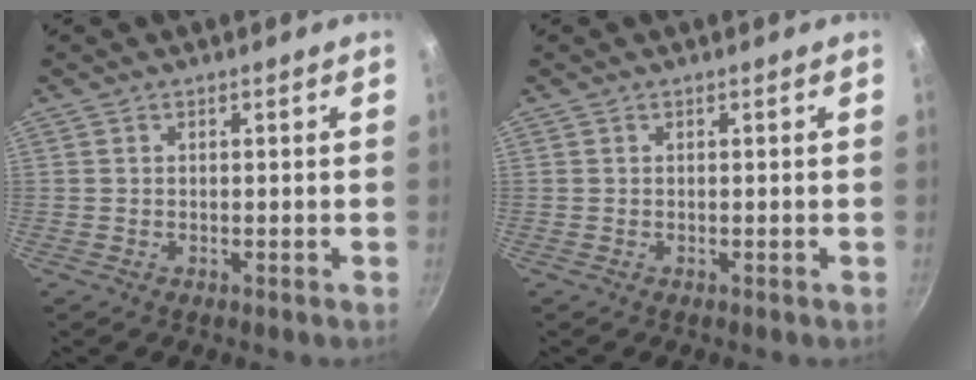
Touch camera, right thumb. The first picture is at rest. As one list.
[{"total": 0.0}]